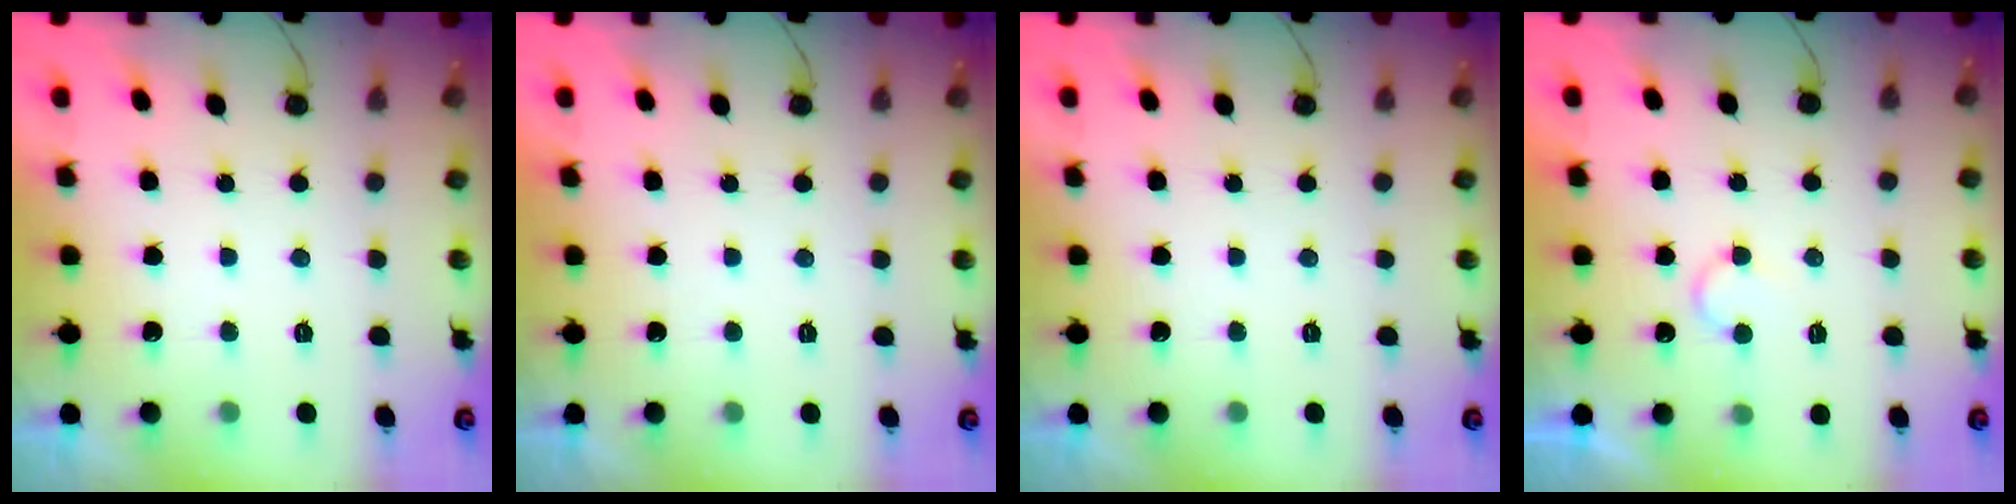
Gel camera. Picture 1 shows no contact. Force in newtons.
{"total": 1.6, "press": 1.6, "slide": 0.0}
{"total": 0.0}
{"total": 5.0, "press": 5.0, "slide": 0.4}